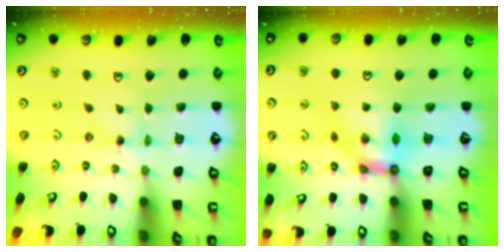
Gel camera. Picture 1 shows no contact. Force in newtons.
{"total": 7.3, "press": 7.3, "slide": 0.5}